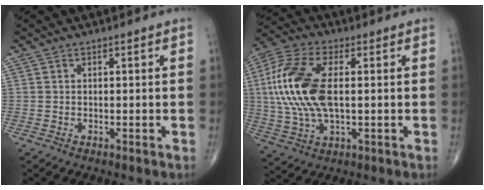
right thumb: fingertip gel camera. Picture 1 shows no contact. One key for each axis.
{"total": 17.2, "fx": 1.5, "fy": 8.4, "fz": 14.9, "tx": -0.334, "ty": 0.008, "tz": 0.026}